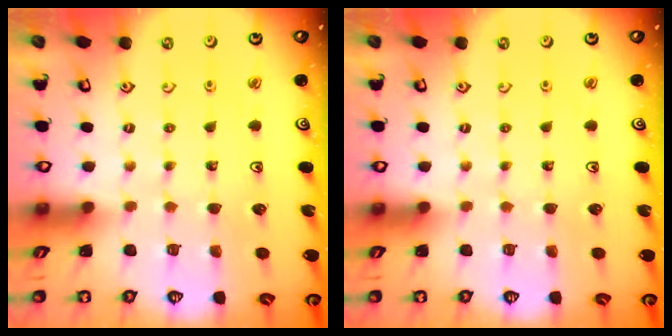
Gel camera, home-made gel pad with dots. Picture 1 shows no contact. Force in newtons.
{"total": 0.0}